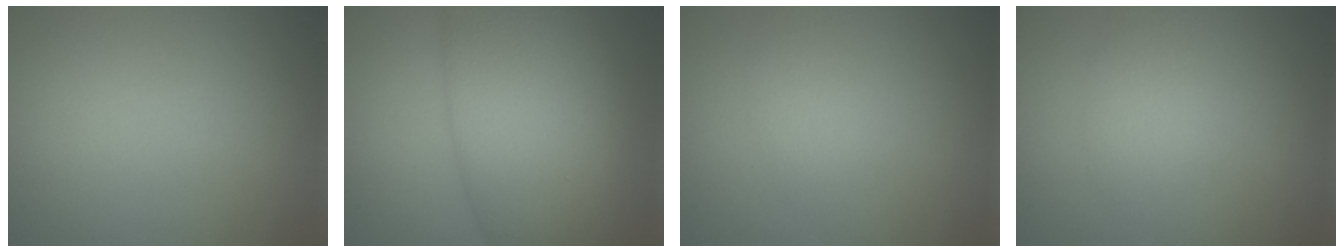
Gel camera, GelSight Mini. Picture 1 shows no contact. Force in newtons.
{"total": 11.9, "press": 11.9, "slide": 0.2}
{"total": 1.6, "press": 1.6, "slide": 0.1}
{"total": 1.9, "press": 1.9, "slide": 0.1}